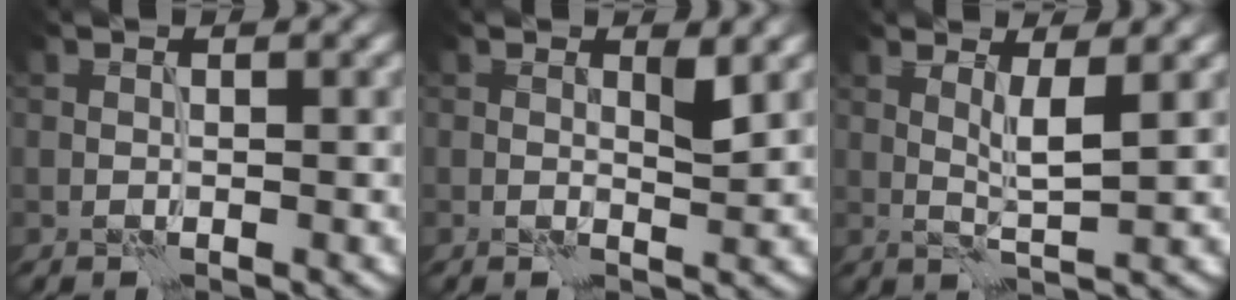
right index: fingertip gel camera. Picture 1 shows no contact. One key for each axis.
{"total": 1.5, "fx": 0.5, "fy": 0.4, "fz": 1.3, "tx": -0.019, "ty": -0.004, "tz": 0.006}
{"total": 2.3, "fx": 0.9, "fy": 0.1, "fz": 2.2, "tx": -0.042, "ty": -0.005, "tz": 0.019}